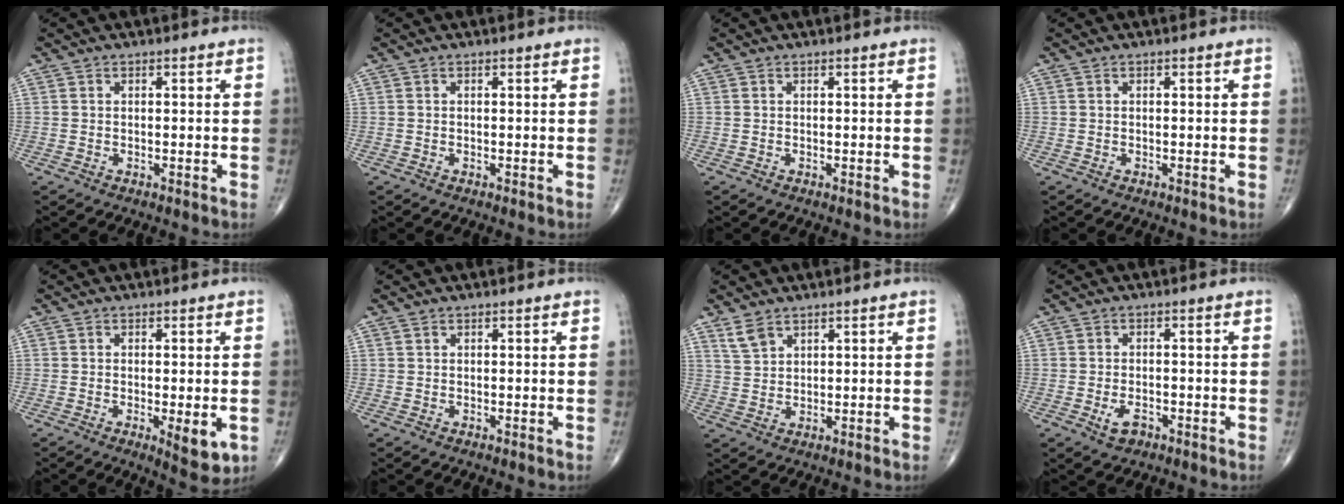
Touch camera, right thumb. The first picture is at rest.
{"total": 0.0}
{"total": 0.0}
{"total": 0.0}
{"total": 6.0, "force": [-1.5, 2.0, 5.4], "torque": [-0.072, -0.015, -0.017]}
{"total": 0.0}
{"total": 3.5, "force": [2.6, 1.8, 1.5], "torque": [-0.025, -0.009, 0.059]}
{"total": 3.2, "force": [-1.5, 1.9, 2.1], "torque": [-0.035, 0.004, -0.021]}